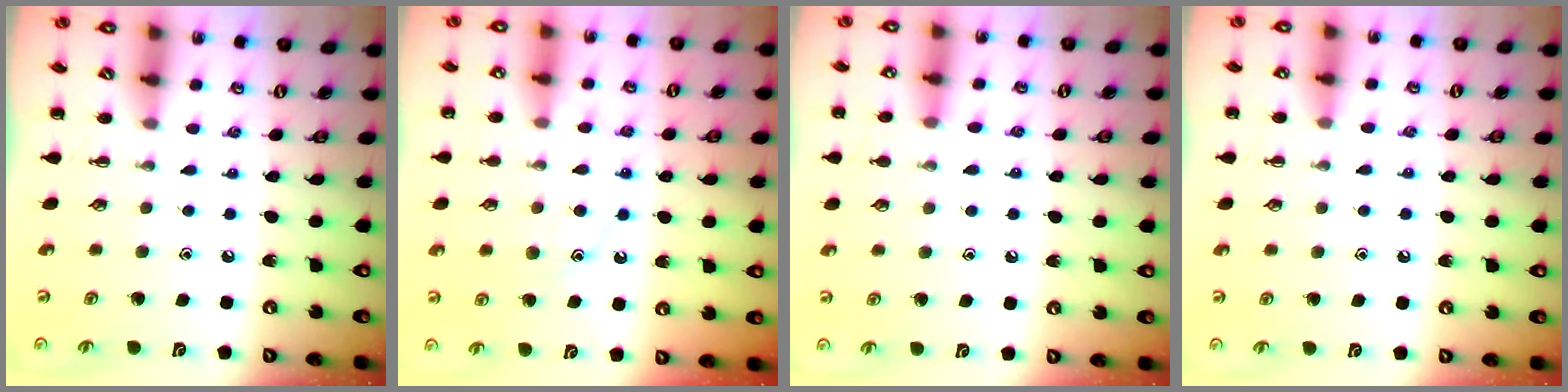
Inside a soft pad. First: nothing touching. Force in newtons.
{"total": 10.6, "press": 10.6, "slide": 0.7}
{"total": 7.1, "press": 6.6, "slide": 2.6}
{"total": 7.0, "press": 6.6, "slide": 2.4}